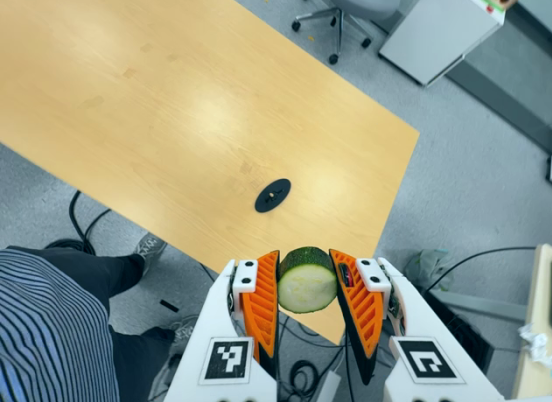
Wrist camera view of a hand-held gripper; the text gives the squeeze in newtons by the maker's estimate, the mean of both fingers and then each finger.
{"total": 13.1, "left": 11.5, "right": 14.7}